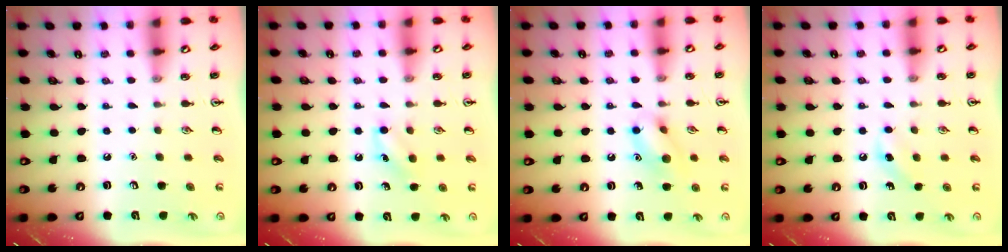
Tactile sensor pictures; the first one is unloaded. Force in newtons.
{"total": 5.8, "press": 5.5, "slide": 1.7}
{"total": 10.0, "press": 10.0, "slide": 0.7}
{"total": 5.7, "press": 5.4, "slide": 1.9}